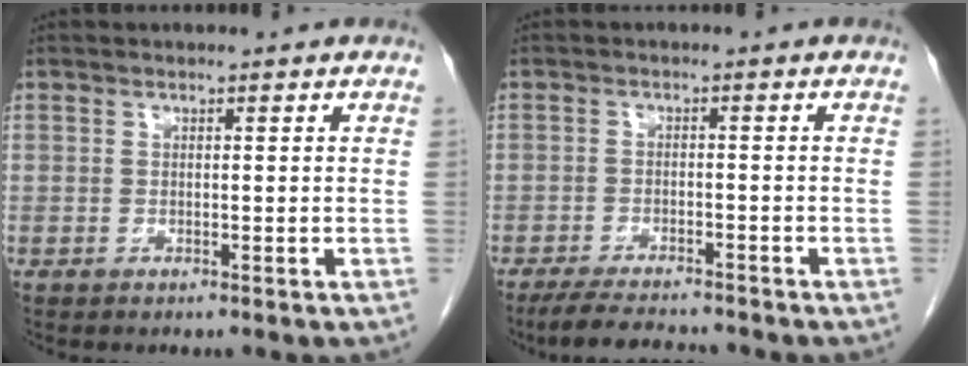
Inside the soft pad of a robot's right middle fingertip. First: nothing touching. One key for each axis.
{"total": 7.0, "fx": -6.4, "fy": 0.8, "fz": 2.8, "tx": -0.049, "ty": -0.018, "tz": -0.105}